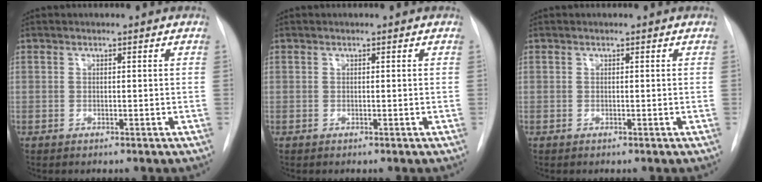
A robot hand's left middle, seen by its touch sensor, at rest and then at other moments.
{"total": 0.0}
{"total": 0.0}